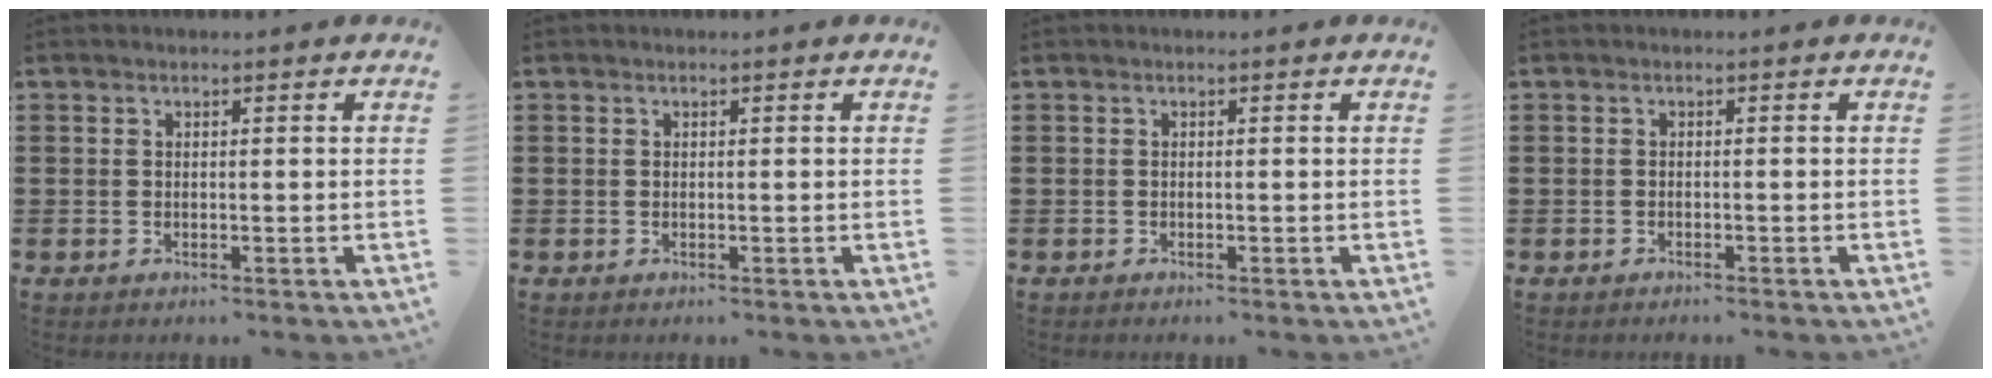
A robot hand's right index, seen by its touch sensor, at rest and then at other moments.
{"total": 0.0}
{"total": 0.0}
{"total": 0.5, "force": [-0.5, -0.1, 0.1], "torque": [-0.004, -0.004, -0.010]}